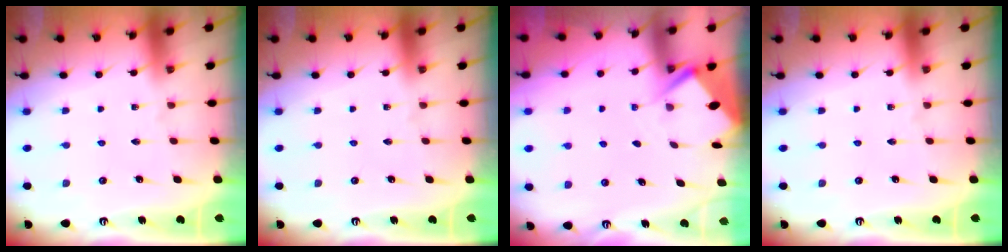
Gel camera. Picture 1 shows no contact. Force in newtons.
{"total": 0.0}
{"total": 2.9, "press": 2.8, "slide": 0.4}
{"total": 0.0}